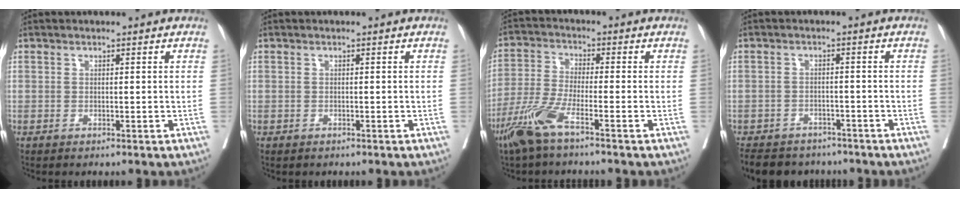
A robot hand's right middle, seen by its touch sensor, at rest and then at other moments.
{"total": 0.0}
{"total": 7.4, "force": [-4.8, 0.4, 5.7], "torque": [-0.130, -0.016, -0.103]}
{"total": 11.0, "force": [-9.3, 4.9, 3.0], "torque": [-0.058, 0.004, -0.123]}